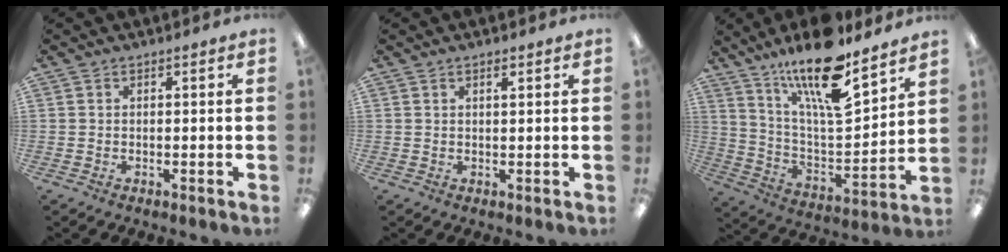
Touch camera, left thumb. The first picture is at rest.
{"total": 1.1, "force": [0.9, 0.2, 0.6], "torque": [-0.013, 0.000, 0.016]}
{"total": 19.7, "force": [14.8, 5.1, 12.0], "torque": [-0.216, -0.096, 0.250]}